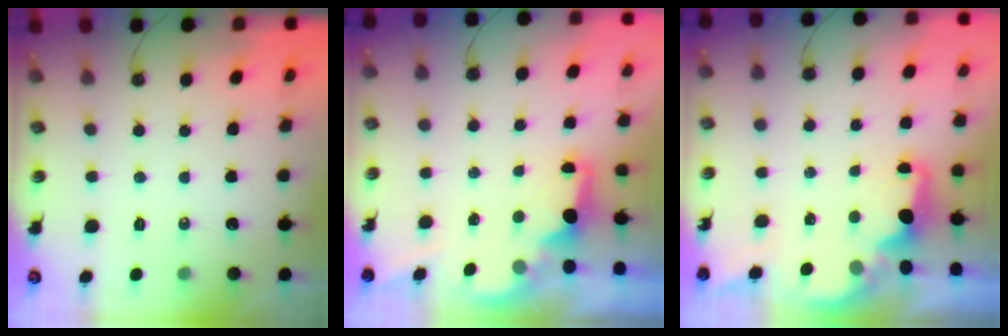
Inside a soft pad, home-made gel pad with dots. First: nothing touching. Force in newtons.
{"total": 1.8, "press": 1.7, "slide": 0.8}
{"total": 2.0, "press": 1.8, "slide": 0.7}